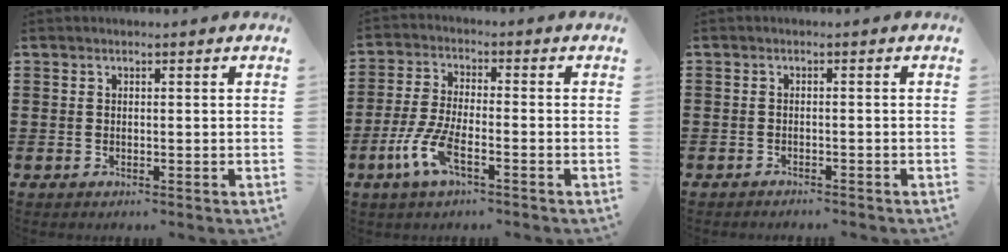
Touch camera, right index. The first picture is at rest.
{"total": 6.7, "force": [-3.4, 1.7, 5.5], "torque": [-0.138, -0.018, -0.068]}
{"total": 1.2, "force": [-1.2, 0.0, -0.1], "torque": [-0.001, 0.001, -0.024]}